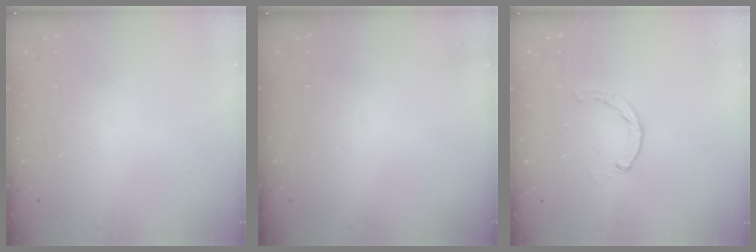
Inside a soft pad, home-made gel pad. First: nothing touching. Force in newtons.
{"total": 0.0}
{"total": 0.7, "press": 0.7, "slide": 0.2}